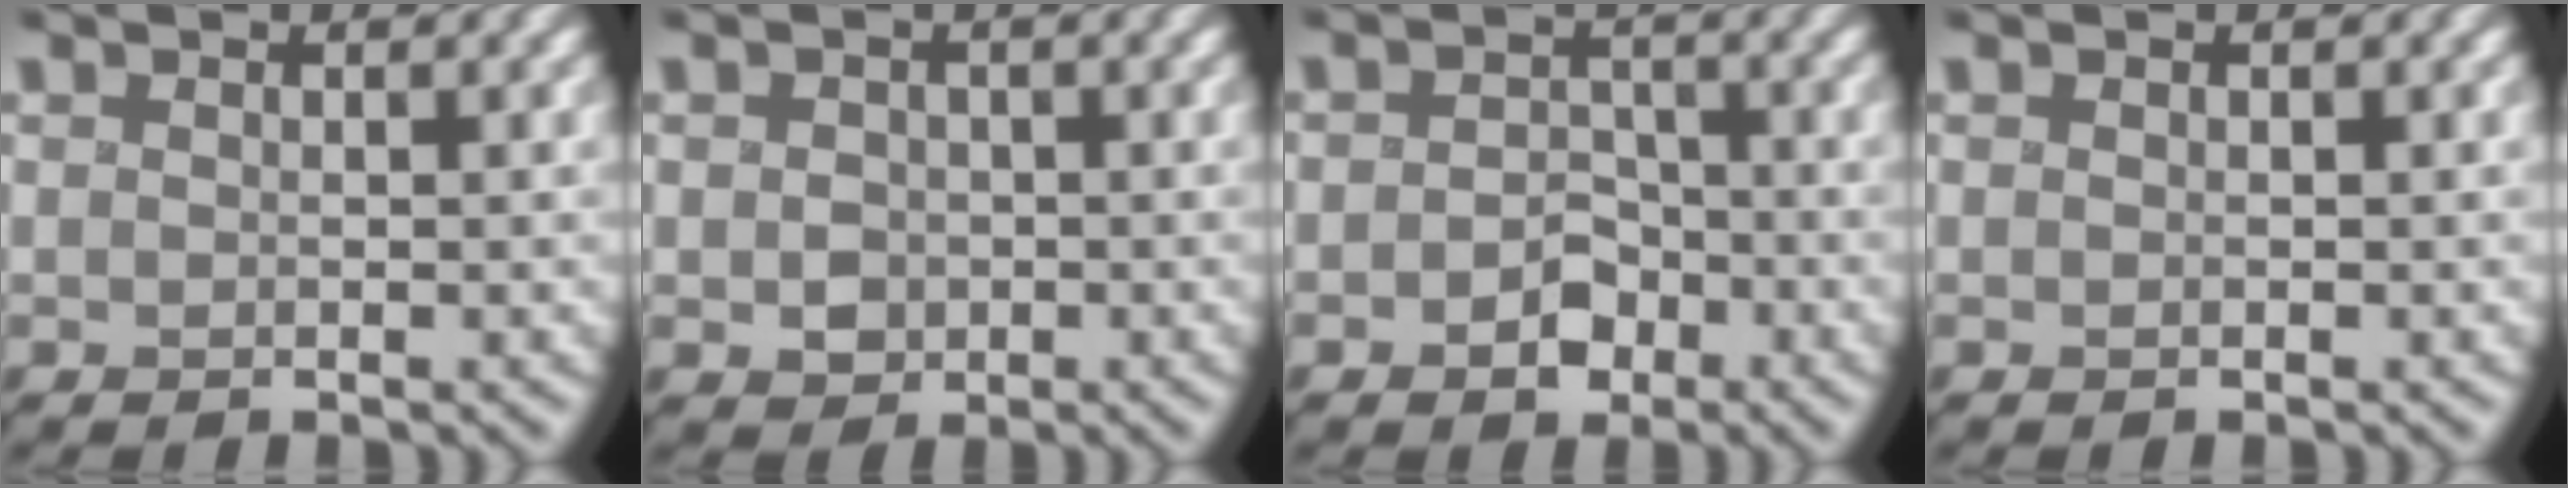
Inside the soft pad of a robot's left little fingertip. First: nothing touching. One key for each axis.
{"total": 2.0, "fx": -0.2, "fy": 1.8, "fz": 0.9, "tx": -0.020, "ty": 0.000, "tz": -0.003}
{"total": 3.1, "fx": -1.7, "fy": 2.1, "fz": 1.4, "tx": -0.013, "ty": -0.003, "tz": -0.036}
{"total": 0.0}